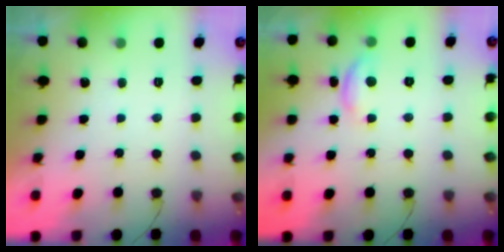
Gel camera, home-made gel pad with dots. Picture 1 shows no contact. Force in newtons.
{"total": 7.4, "press": 7.4, "slide": 0.4}